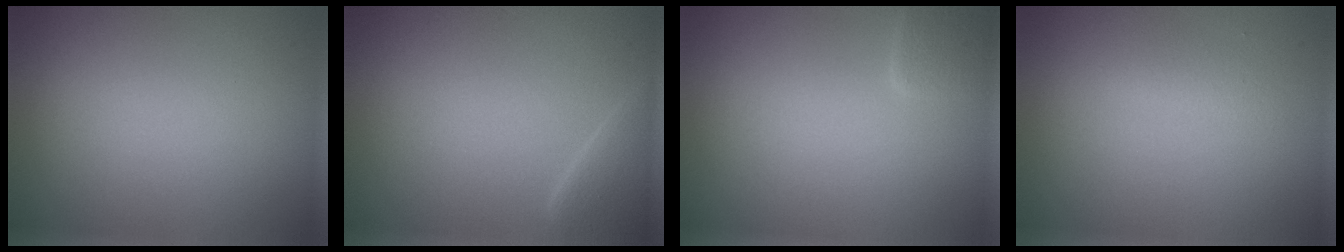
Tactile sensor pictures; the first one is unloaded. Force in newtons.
{"total": 2.6, "press": 2.6, "slide": 0.2}
{"total": 1.3, "press": 1.3, "slide": 0.1}
{"total": 0.9, "press": 0.9, "slide": 0.1}